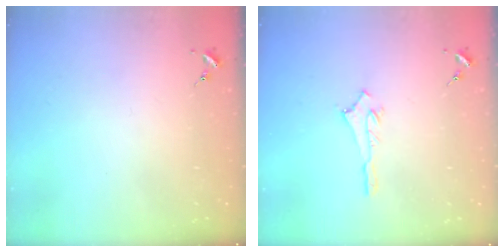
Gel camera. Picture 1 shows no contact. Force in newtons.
{"total": 2.6, "press": 2.6, "slide": 0.3}